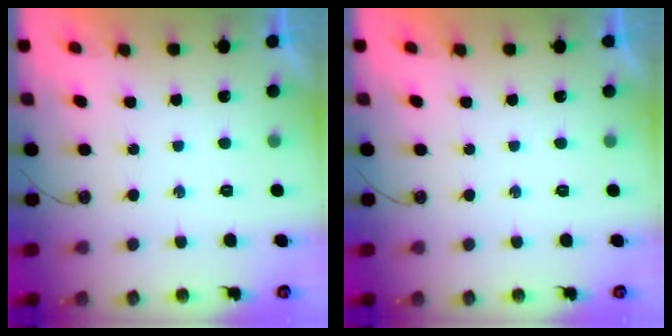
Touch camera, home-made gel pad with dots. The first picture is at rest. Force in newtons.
{"total": 0.0}